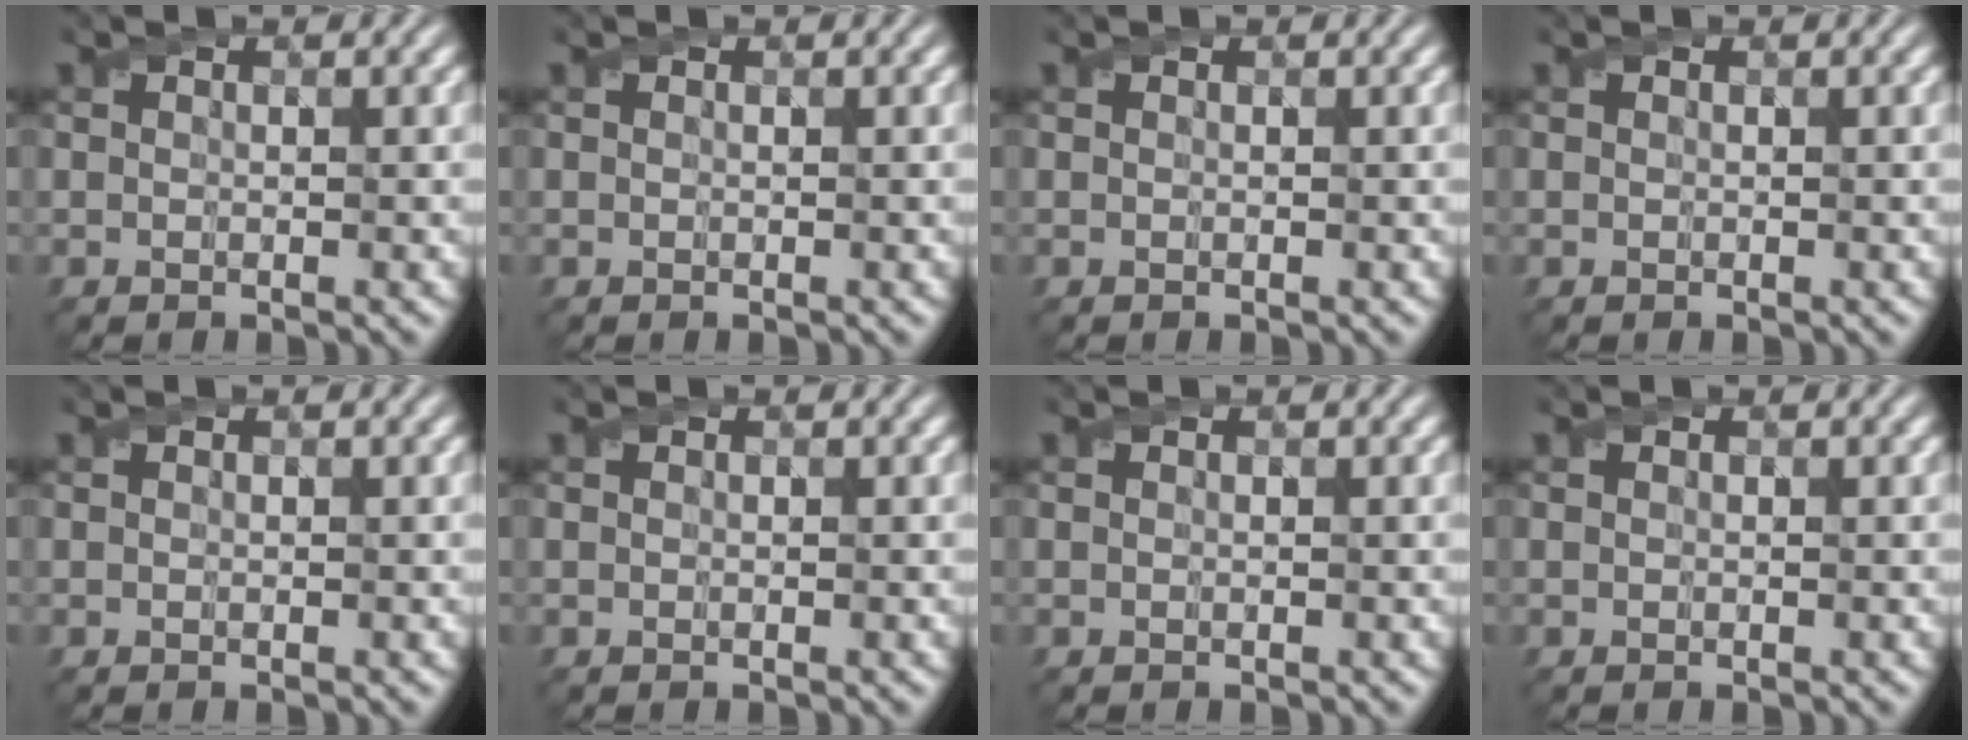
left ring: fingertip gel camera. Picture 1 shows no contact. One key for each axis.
{"total": 0.0}
{"total": 0.0}
{"total": 0.0}
{"total": 0.0}
{"total": 0.0}
{"total": 0.0}
{"total": 0.0}